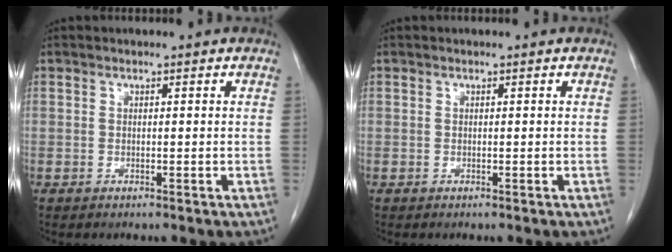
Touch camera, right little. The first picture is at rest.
{"total": 0.0}